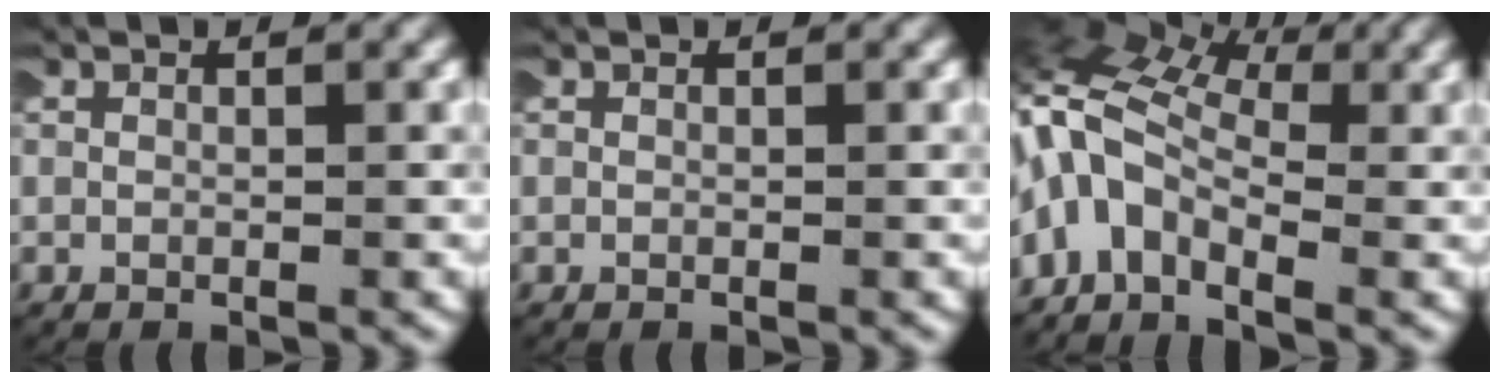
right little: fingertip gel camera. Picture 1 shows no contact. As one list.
[{"total": 0.0}, {"total": 8.3, "force": [0.5, 6.4, 5.2], "torque": [-0.145, -0.021, 0.007]}]